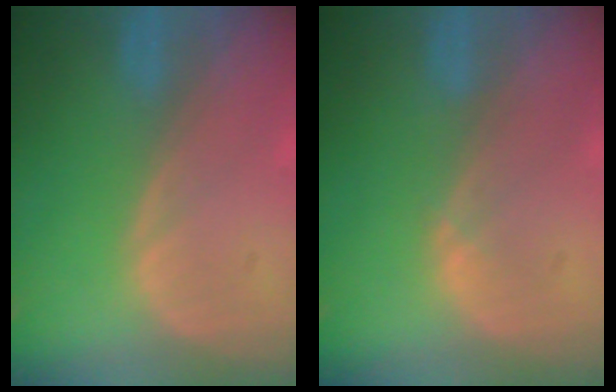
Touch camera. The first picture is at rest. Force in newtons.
{"total": 0.7, "press": 0.6, "slide": 0.4}